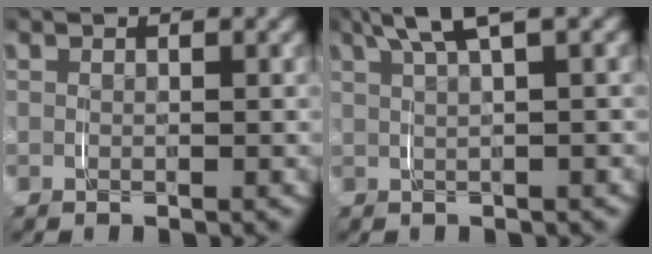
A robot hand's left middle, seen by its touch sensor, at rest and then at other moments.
{"total": 4.6, "force": [3.3, 0.7, 3.2], "torque": [-0.051, 0.022, 0.046]}